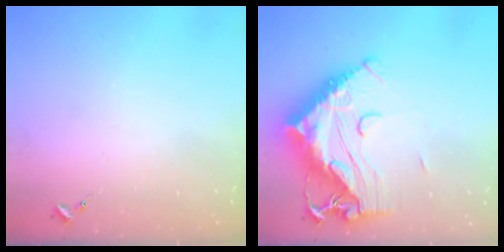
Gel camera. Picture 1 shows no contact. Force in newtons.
{"total": 22.9, "press": 22.7, "slide": 2.4}